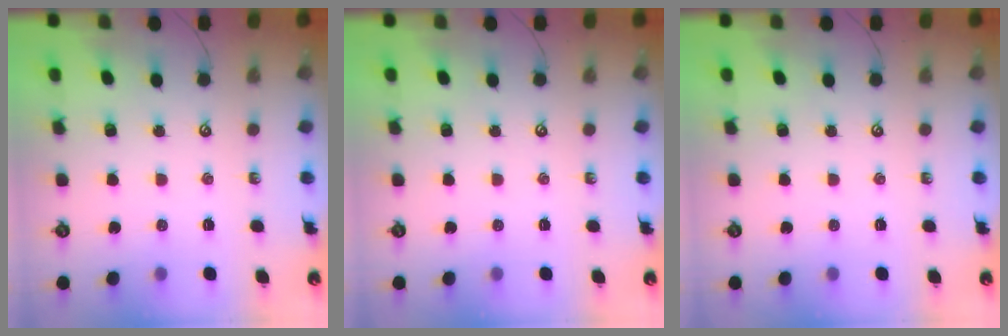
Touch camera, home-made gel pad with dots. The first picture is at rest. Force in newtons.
{"total": 0.0}
{"total": 0.0}